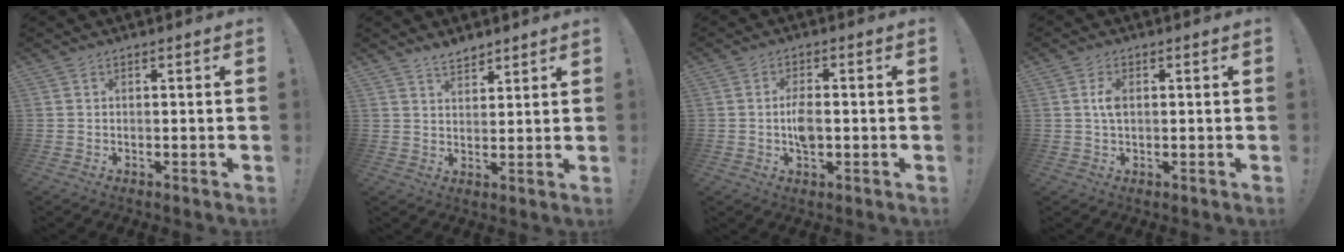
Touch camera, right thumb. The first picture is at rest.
{"total": 4.3, "force": [3.8, 1.7, 1.0], "torque": [-0.008, -0.025, 0.069]}
{"total": 5.2, "force": [-0.7, 2.5, 4.5], "torque": [-0.070, 0.001, -0.014]}
{"total": 3.4, "force": [0.4, 1.8, 2.8], "torque": [-0.041, 0.001, 0.002]}